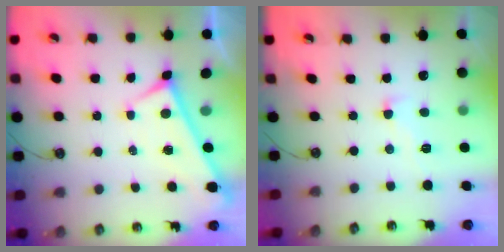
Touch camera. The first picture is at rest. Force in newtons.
{"total": 1.0, "press": 0.7, "slide": 0.8}